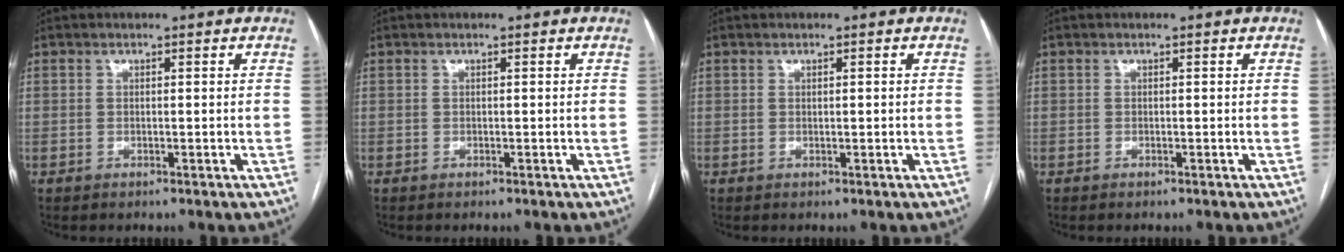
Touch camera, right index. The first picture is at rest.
{"total": 0.0}
{"total": 0.0}
{"total": 0.0}